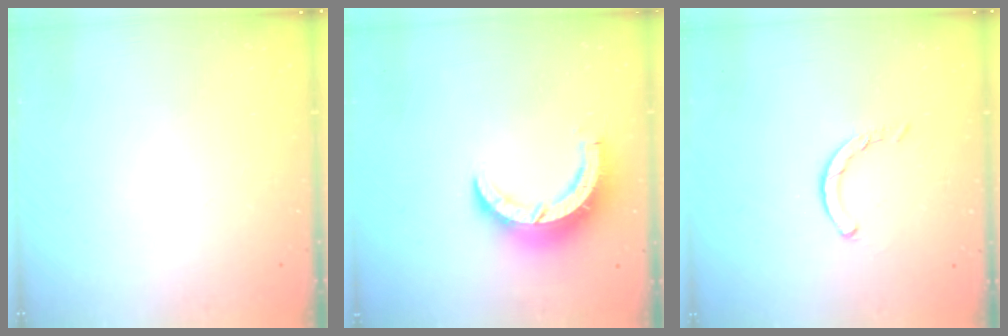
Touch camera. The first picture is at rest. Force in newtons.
{"total": 9.3, "press": 9.3, "slide": 0.8}
{"total": 2.0, "press": 2.0, "slide": 0.2}